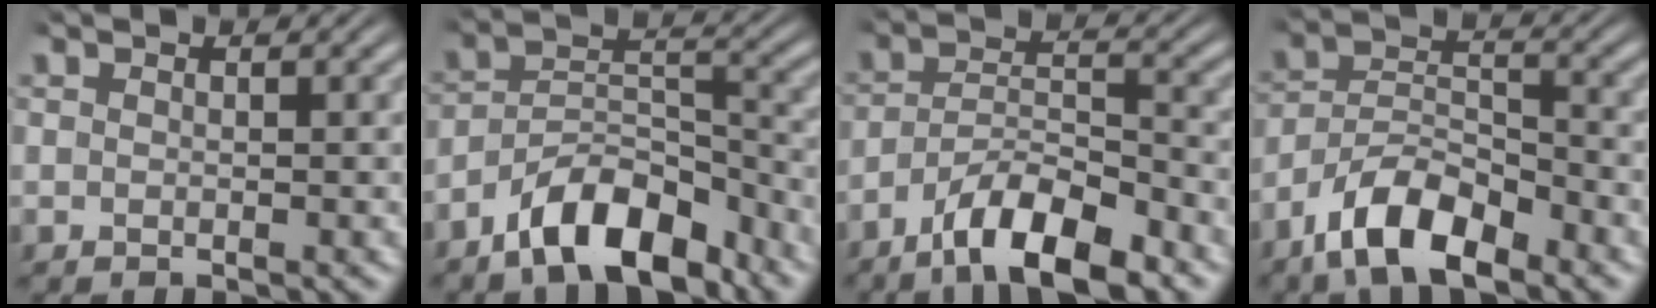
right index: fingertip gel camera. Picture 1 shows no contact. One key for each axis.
{"total": 8.3, "fx": -5.9, "fy": 3.6, "fz": 4.5, "tx": -0.051, "ty": 0.002, "tz": -0.098}
{"total": 7.0, "fx": -4.4, "fy": 2.6, "fz": 4.7, "tx": -0.057, "ty": 0.005, "tz": -0.079}
{"total": 6.3, "fx": -4.0, "fy": 3.0, "fz": 3.9, "tx": -0.057, "ty": 0.001, "tz": -0.073}